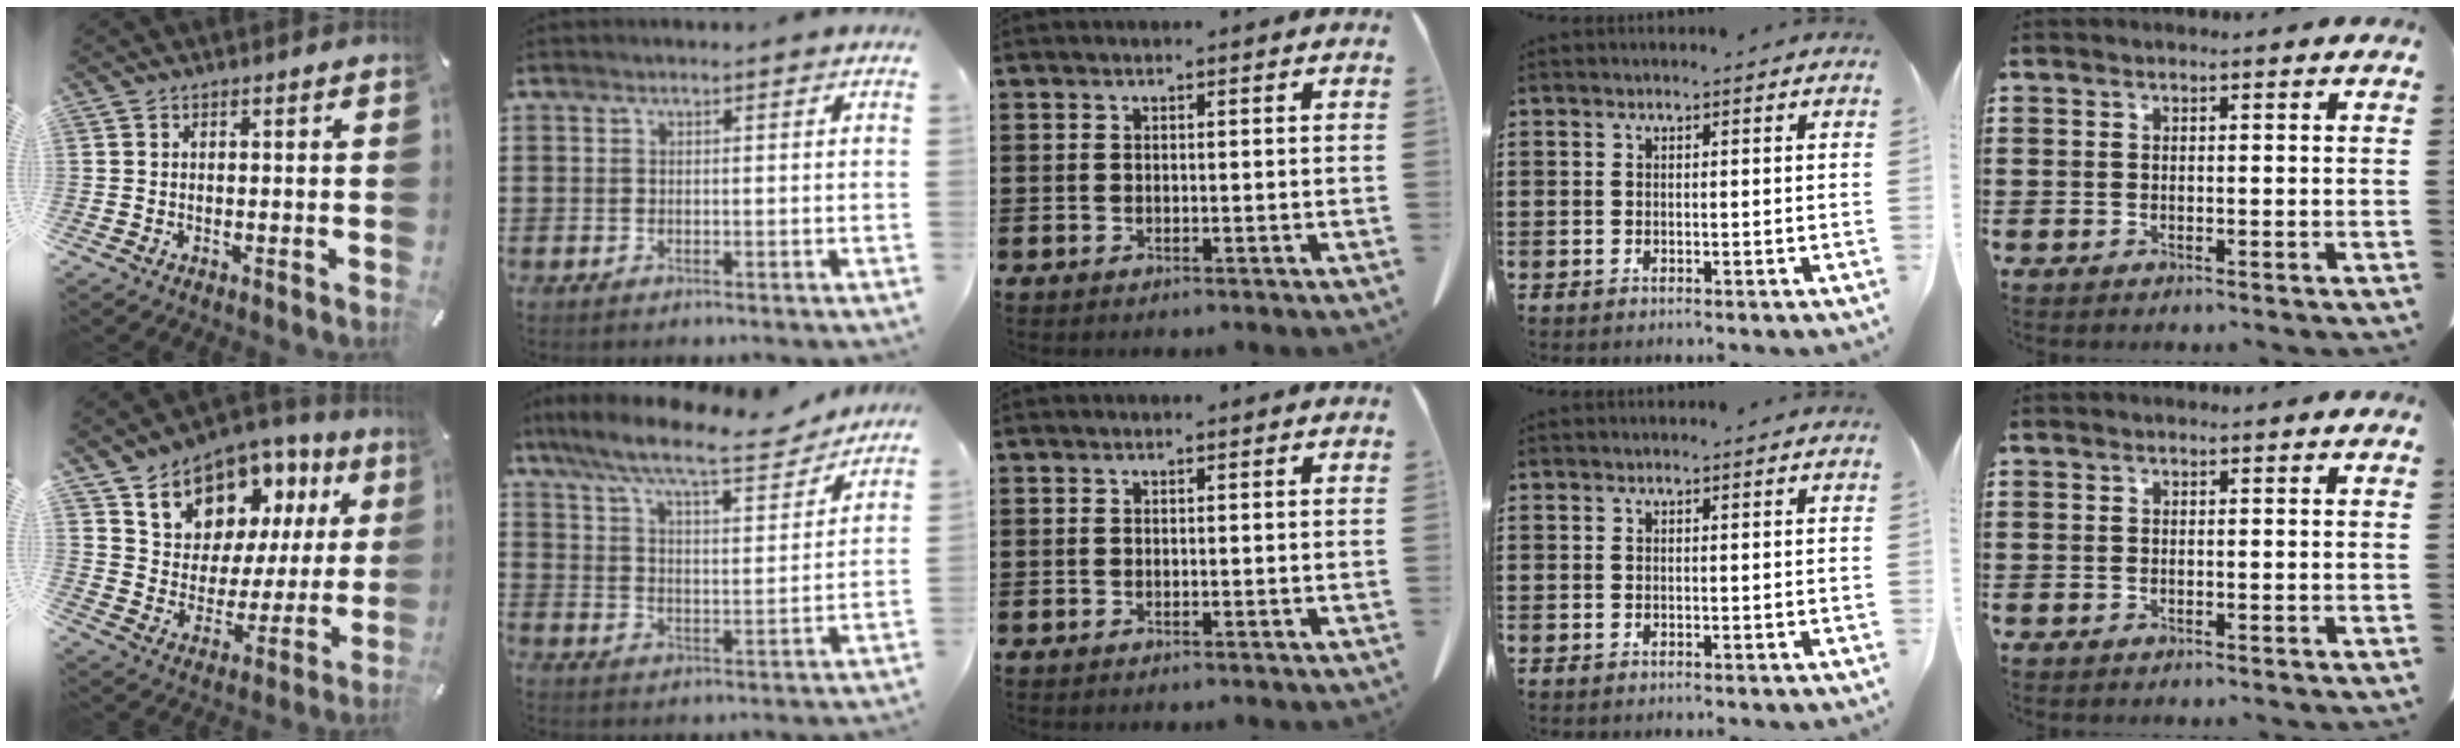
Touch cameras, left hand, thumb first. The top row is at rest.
{"thumb": {"total": 12.0, "force": [8.5, 8.3, 2.1], "torque": [-0.046, -0.079, 0.157]}, "index": {"total": 10.2, "force": [8.8, 0.8, 5.2], "torque": [-0.125, -0.047, 0.146]}}